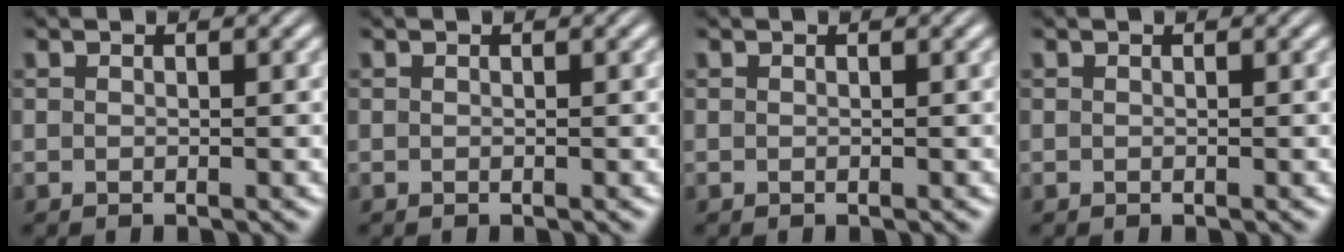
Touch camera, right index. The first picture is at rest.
{"total": 0.0}
{"total": 0.0}
{"total": 0.0}